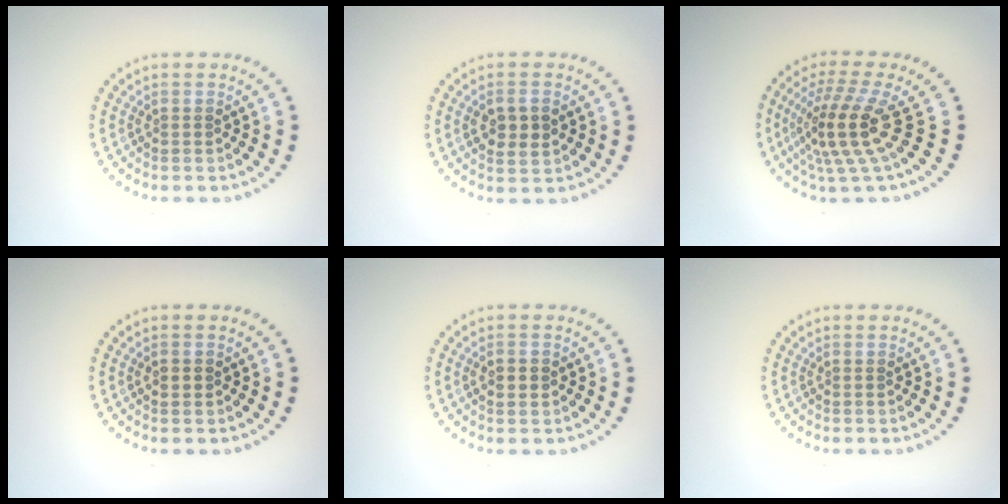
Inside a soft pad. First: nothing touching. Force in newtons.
{"total": 2.7, "press": 2.7, "slide": 0.4}
{"total": 4.9, "press": 3.6, "slide": 3.4}
{"total": 1.3, "press": 1.3, "slide": 0.1}
{"total": 1.9, "press": 1.9, "slide": 0.1}
{"total": 0.0}